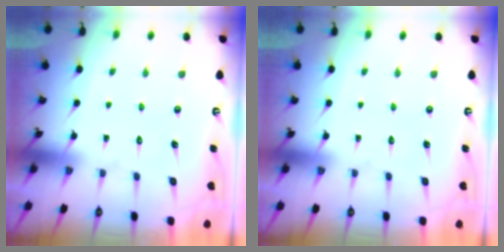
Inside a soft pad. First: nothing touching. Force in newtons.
{"total": 0.0}